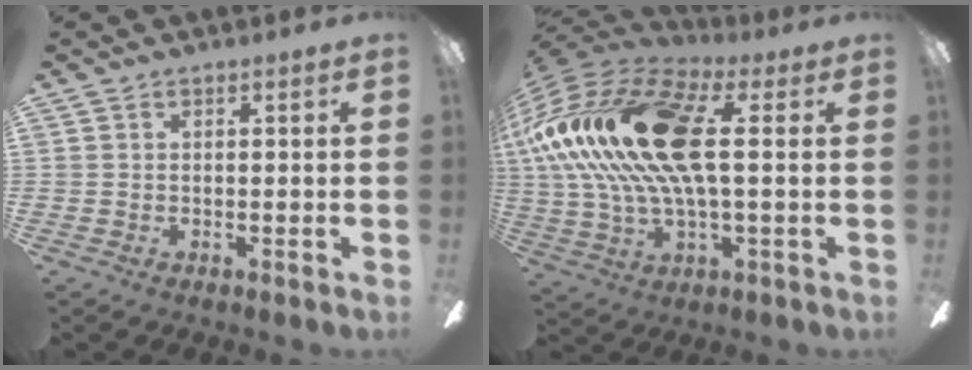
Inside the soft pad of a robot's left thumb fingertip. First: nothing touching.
{"total": 25.9, "force": [3.8, 11.8, 22.8], "torque": [-0.474, 0.009, 0.060]}